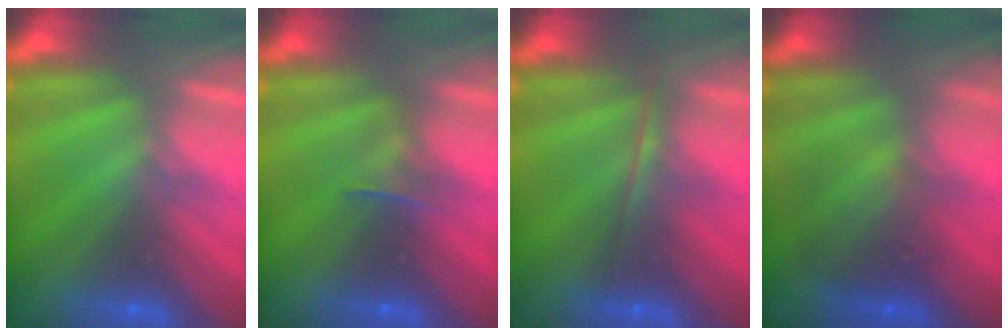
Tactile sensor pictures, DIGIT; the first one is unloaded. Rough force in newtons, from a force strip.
{"total": 2.4}
{"total": 1.7}
{"total": 2.1}